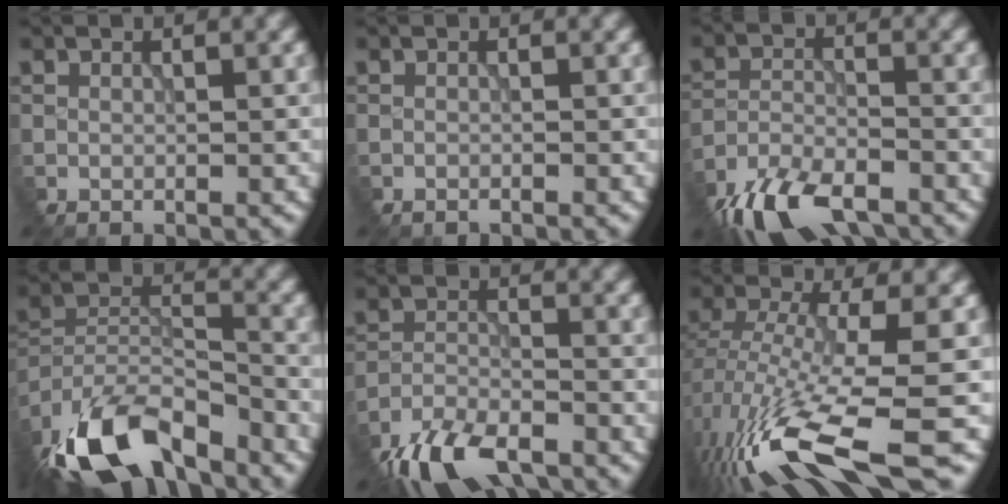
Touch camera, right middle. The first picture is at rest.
{"total": 0.7, "force": [-0.7, 0.1, 0.0], "torque": [-0.002, -0.004, -0.011]}
{"total": 9.3, "force": [-7.5, 3.4, 4.5], "torque": [-0.085, -0.021, -0.137]}
{"total": 12.1, "force": [-9.4, 4.6, 6.0], "torque": [-0.119, 0.000, -0.172]}
{"total": 8.2, "force": [-6.6, 3.0, 3.8], "torque": [-0.066, -0.014, -0.126]}
{"total": 11.2, "force": [-4.9, 2.8, 9.7], "torque": [-0.196, -0.016, -0.088]}